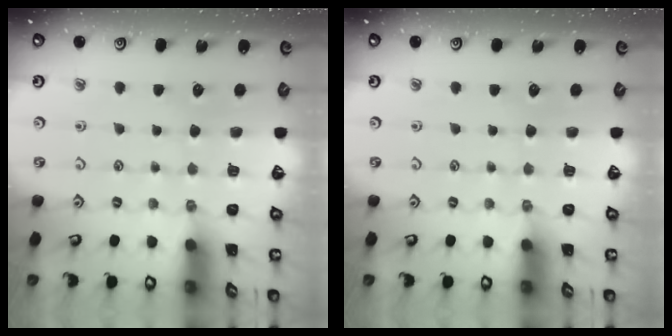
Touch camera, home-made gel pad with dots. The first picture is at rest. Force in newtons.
{"total": 0.0}